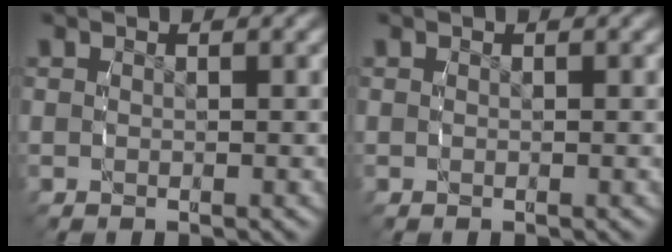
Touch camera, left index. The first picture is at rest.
{"total": 0.0}